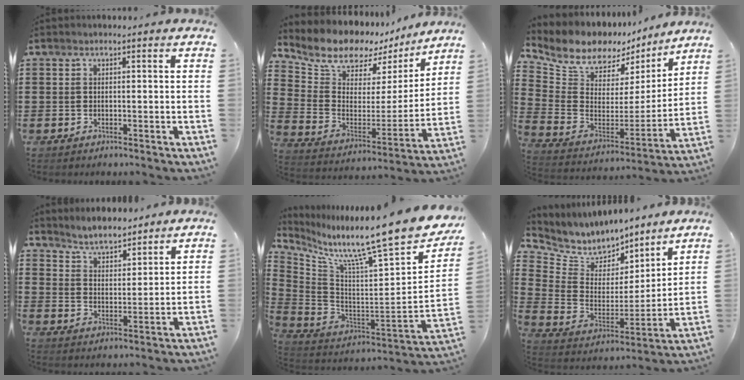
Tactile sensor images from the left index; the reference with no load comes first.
{"total": 10.0, "force": [9.0, 3.8, 2.2], "torque": [-0.083, -0.064, 0.157]}
{"total": 9.1, "force": [7.7, 4.3, 2.4], "torque": [-0.087, -0.052, 0.137]}
{"total": 4.4, "force": [4.4, 0.4, 0.4], "torque": [-0.027, -0.021, 0.076]}
{"total": 12.6, "force": [9.6, 0.5, 8.1], "torque": [-0.149, -0.090, 0.147]}
{"total": 7.6, "force": [7.0, 3.0, 0.4], "torque": [-0.059, -0.053, 0.127]}